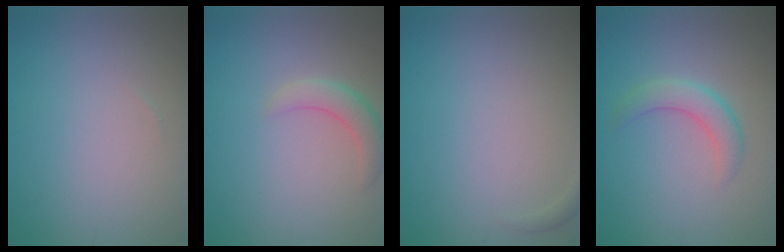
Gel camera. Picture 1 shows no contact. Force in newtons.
{"total": 2.4, "press": 2.4, "slide": 0.2}
{"total": 0.5, "press": 0.5, "slide": 0.1}
{"total": 2.5, "press": 2.5, "slide": 0.1}